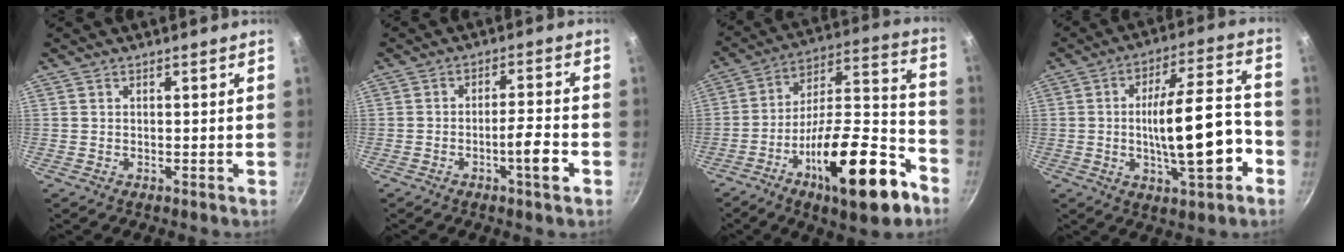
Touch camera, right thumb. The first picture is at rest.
{"total": 6.0, "force": [-2.6, 0.7, 5.4], "torque": [-0.081, 0.024, -0.041]}
{"total": 25.4, "force": [-12.9, 8.8, 20.0], "torque": [-0.263, 0.082, -0.209]}
{"total": 16.9, "force": [-4.0, 5.4, 15.5], "torque": [-0.220, 0.042, -0.058]}